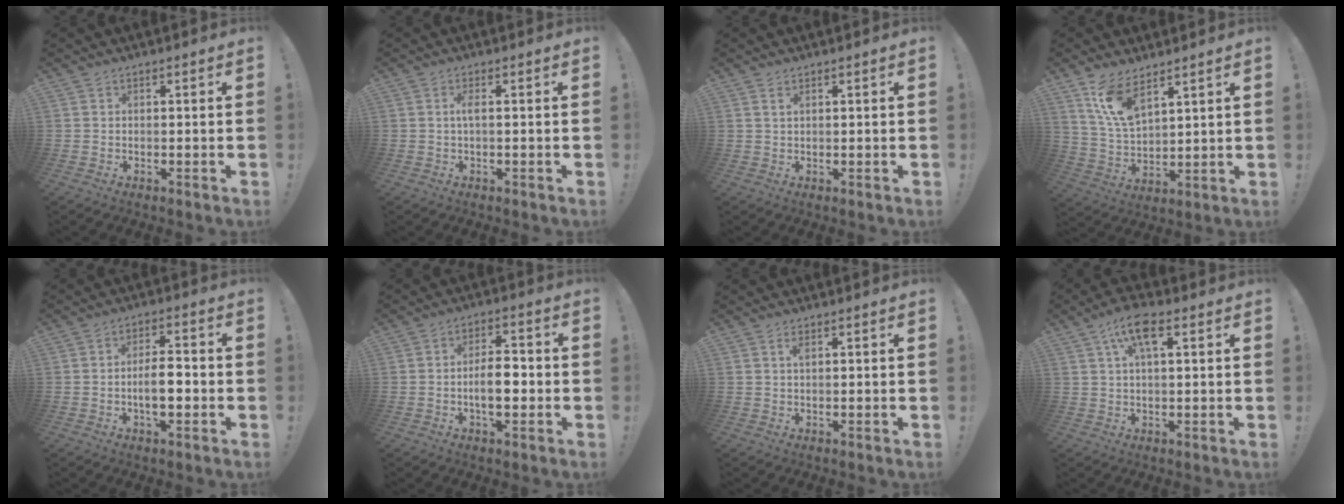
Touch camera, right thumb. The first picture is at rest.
{"total": 2.2, "force": [0.0, 0.3, 2.2], "torque": [-0.048, 0.006, -0.002]}
{"total": 1.5, "force": [0.8, 0.6, 1.1], "torque": [-0.024, 0.001, 0.015]}
{"total": 11.1, "force": [7.6, 4.7, 6.4], "torque": [-0.137, -0.032, 0.149]}
{"total": 7.5, "force": [-2.2, 3.1, 6.5], "torque": [-0.110, 0.006, -0.043]}
{"total": 8.2, "force": [-2.0, 4.0, 6.8], "torque": [-0.111, 0.008, -0.042]}
{"total": 1.5, "force": [0.6, 0.5, 1.3], "torque": [-0.029, 0.002, 0.009]}
{"total": 8.6, "force": [3.7, 3.1, 7.1], "torque": [-0.123, 0.001, 0.064]}